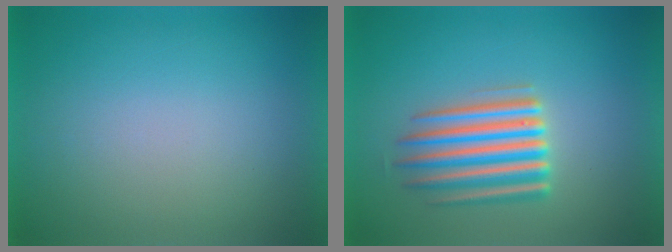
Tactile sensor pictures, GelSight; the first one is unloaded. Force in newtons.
{"total": 5.7}